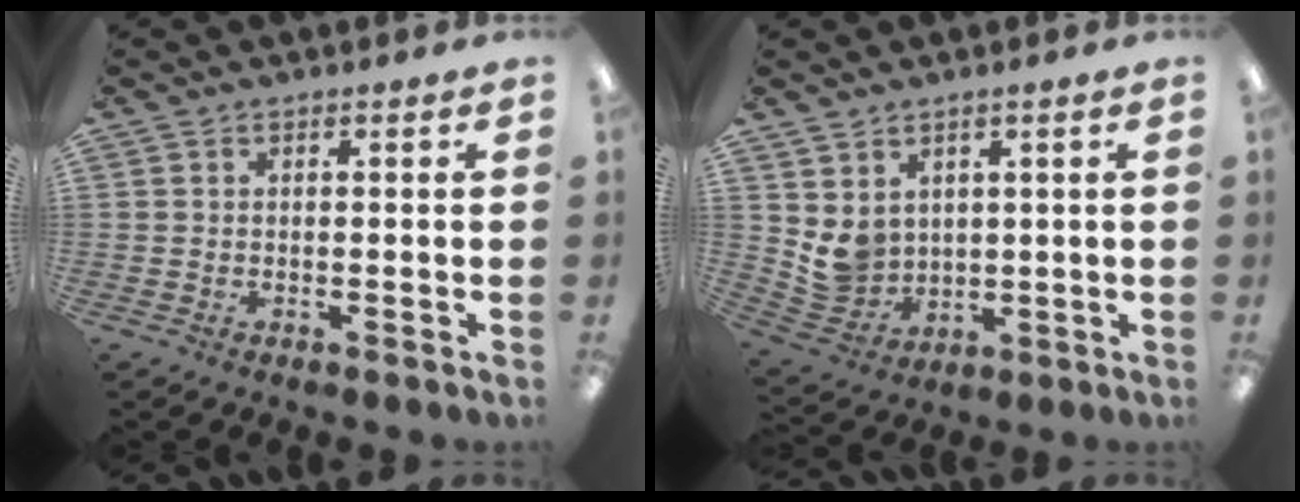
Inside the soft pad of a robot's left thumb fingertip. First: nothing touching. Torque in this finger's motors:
{"motor_torque": [0.01, 0.10, 0.29, -0.55, 0.05]}